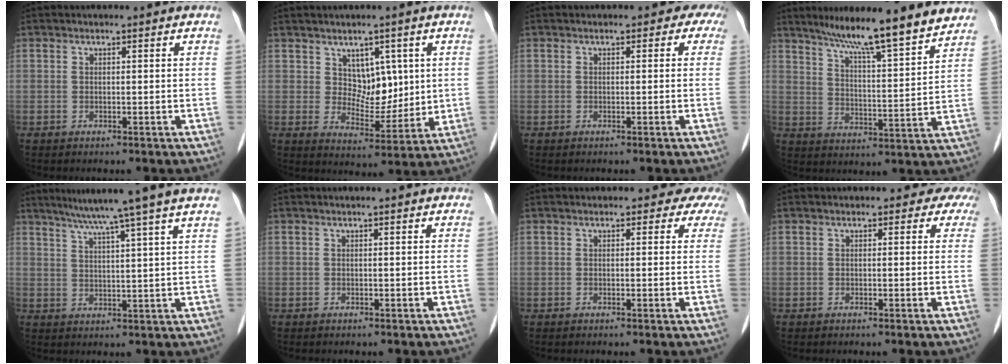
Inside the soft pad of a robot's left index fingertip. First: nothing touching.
{"total": 6.3, "force": [2.2, 4.1, 4.2], "torque": [-0.064, 0.005, 0.047]}
{"total": 2.0, "force": [0.3, 1.7, 1.0], "torque": [0.009, 0.011, -0.012]}
{"total": 14.5, "force": [12.6, 0.3, 7.2], "torque": [-0.114, 0.000, 0.190]}
{"total": 10.4, "force": [8.2, -2.4, 5.9], "torque": [-0.091, 0.006, 0.111]}
{"total": 0.0}
{"total": 3.1, "force": [2.4, 1.9, 0.4], "torque": [0.017, -0.005, -0.004]}
{"total": 2.4, "force": [1.4, 1.9, 0.2], "torque": [0.017, -0.003, -0.012]}